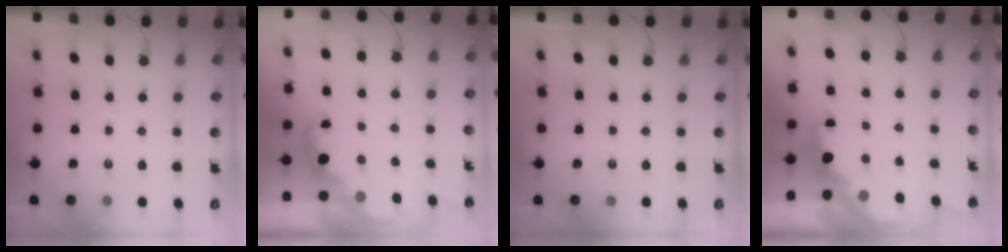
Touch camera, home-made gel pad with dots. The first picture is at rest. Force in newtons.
{"total": 2.3, "press": 2.2, "slide": 0.5}
{"total": 0.0}
{"total": 2.1, "press": 2.0, "slide": 0.8}